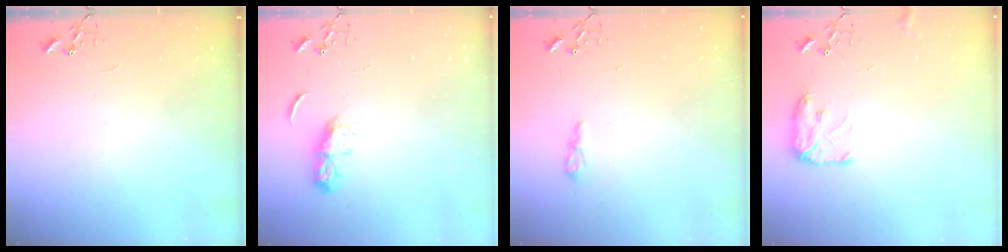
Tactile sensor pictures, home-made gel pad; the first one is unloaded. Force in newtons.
{"total": 6.5, "press": 6.4, "slide": 0.6}
{"total": 6.3, "press": 6.2, "slide": 0.8}
{"total": 8.9, "press": 8.8, "slide": 0.6}